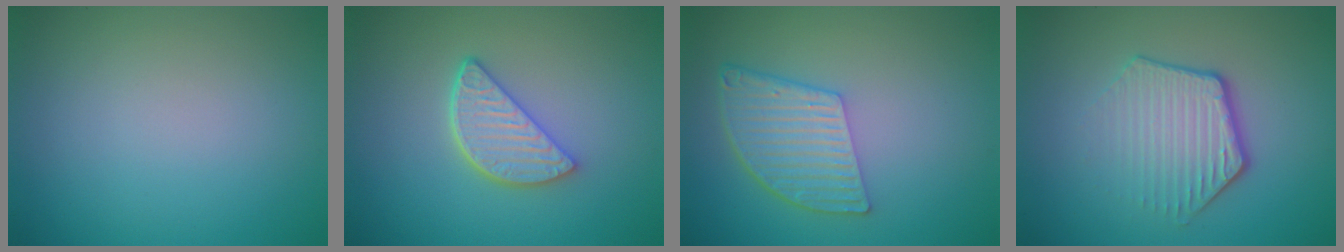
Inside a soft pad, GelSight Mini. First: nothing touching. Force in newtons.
{"total": 4.0, "press": 3.2, "slide": 2.5}
{"total": 5.6, "press": 4.1, "slide": 3.7}
{"total": 4.1, "press": 3.1, "slide": 2.6}